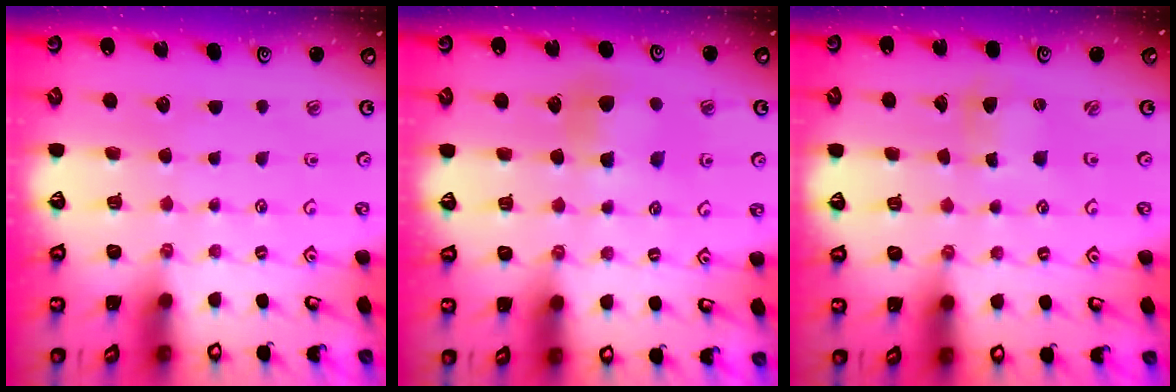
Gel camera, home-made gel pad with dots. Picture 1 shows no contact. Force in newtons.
{"total": 5.6, "press": 5.6, "slide": 0.4}
{"total": 1.6, "press": 1.6, "slide": 0.3}